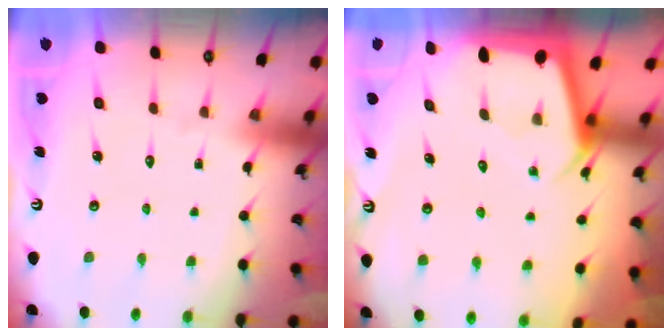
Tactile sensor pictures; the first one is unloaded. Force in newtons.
{"total": 2.5, "press": 2.5, "slide": 0.2}